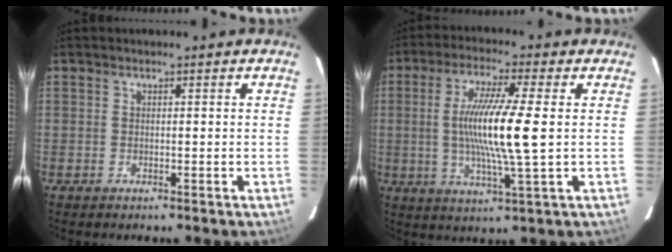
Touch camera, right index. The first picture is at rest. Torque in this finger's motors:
{"motor_torque": [1.04, -0.03, 0.75, 0.21]}